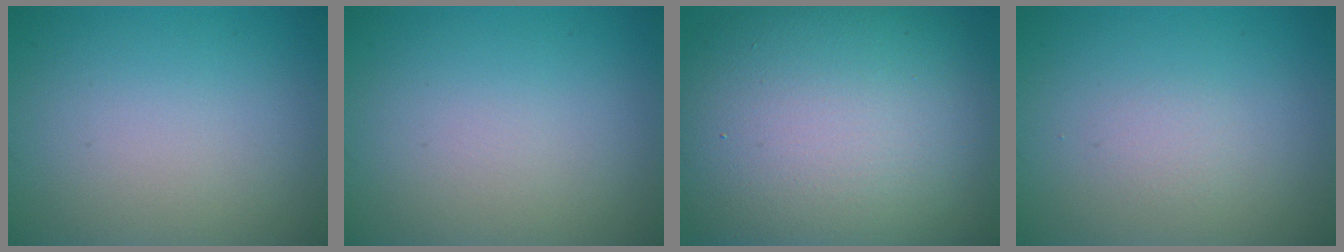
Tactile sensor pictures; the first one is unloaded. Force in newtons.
{"total": 0.0}
{"total": 16.8, "press": 16.8, "slide": 0.8}
{"total": 0.8, "press": 0.8, "slide": 0.1}